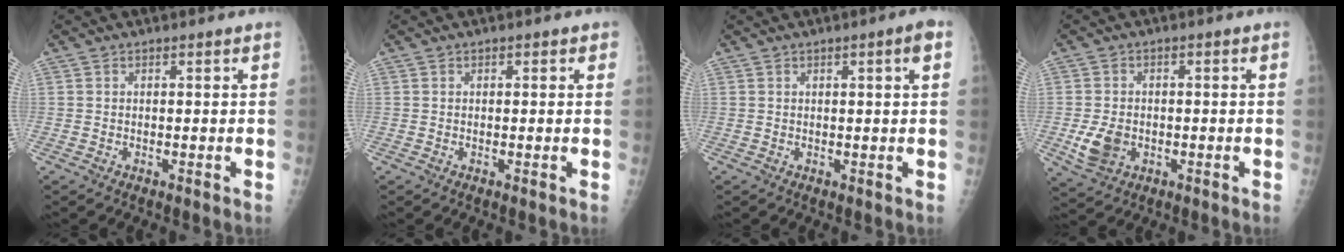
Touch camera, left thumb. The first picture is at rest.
{"total": 0.5, "force": [0.2, 0.4, 0.2], "torque": [0.007, 0.001, -0.002]}
{"total": 2.6, "force": [0.9, 0.1, 2.4], "torque": [-0.034, 0.001, 0.012]}
{"total": 5.8, "force": [-1.5, 4.3, 3.6], "torque": [-0.064, -0.001, -0.019]}